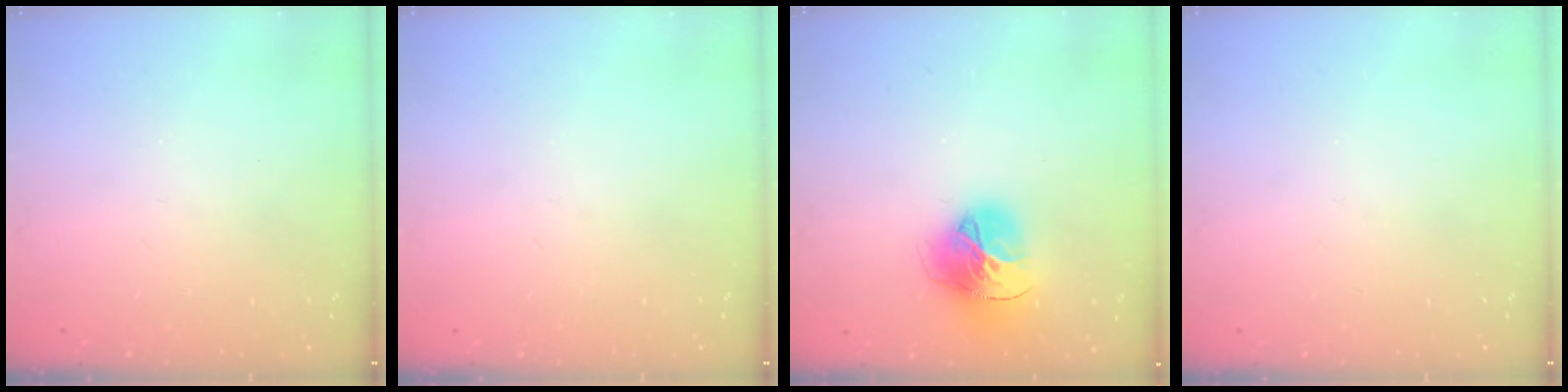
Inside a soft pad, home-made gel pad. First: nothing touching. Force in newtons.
{"total": 0.0}
{"total": 16.7, "press": 16.6, "slide": 1.8}
{"total": 0.0}